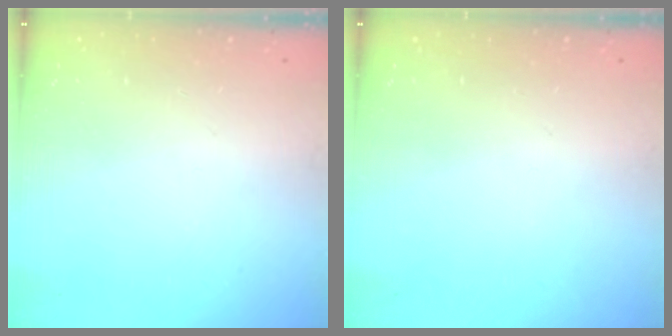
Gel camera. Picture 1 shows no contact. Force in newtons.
{"total": 0.0}